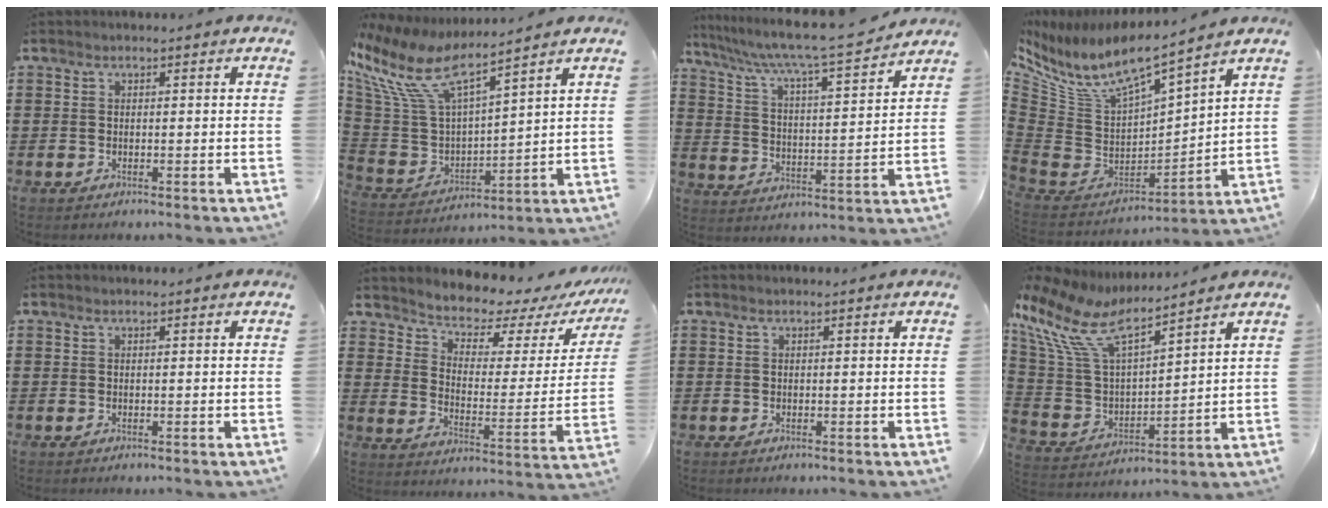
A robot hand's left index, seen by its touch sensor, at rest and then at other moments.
{"total": 10.2, "force": [7.0, 3.3, 6.7], "torque": [-0.169, -0.041, 0.122]}
{"total": 7.6, "force": [6.6, -0.2, 3.7], "torque": [-0.099, -0.044, 0.106]}
{"total": 8.9, "force": [7.1, 2.1, 4.9], "torque": [-0.125, -0.053, 0.125]}
{"total": 0.0}
{"total": 4.6, "force": [4.4, 1.3, 0.6], "torque": [-0.032, -0.043, 0.069]}
{"total": 0.0}
{"total": 11.1, "force": [7.4, 4.4, 7.0], "torque": [-0.183, -0.038, 0.128]}